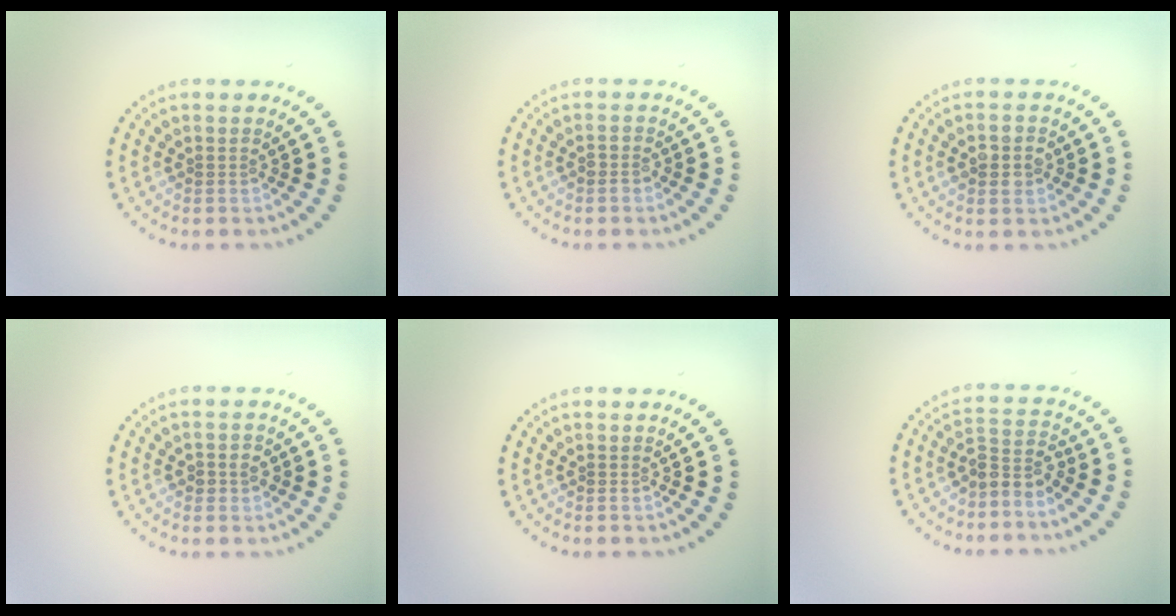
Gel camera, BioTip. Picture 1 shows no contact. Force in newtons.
{"total": 1.0, "press": 0.9, "slide": 0.5}
{"total": 2.8, "press": 2.8, "slide": 0.2}
{"total": 1.6, "press": 1.5, "slide": 0.3}
{"total": 0.0}
{"total": 2.6, "press": 1.9, "slide": 1.8}